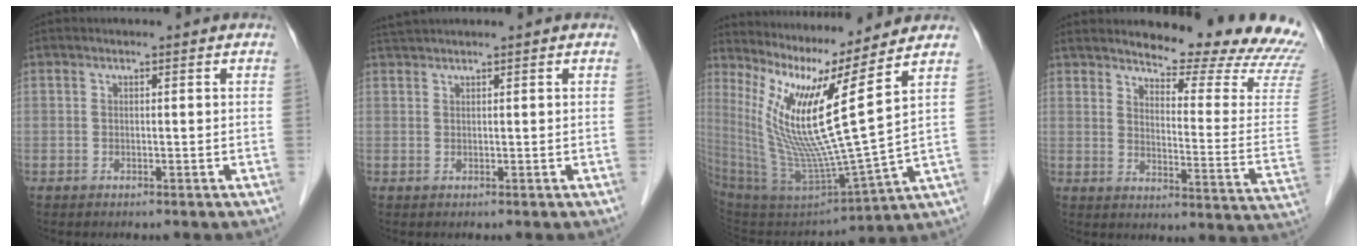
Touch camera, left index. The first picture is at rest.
{"total": 1.7, "force": [1.5, -0.4, 0.5], "torque": [-0.011, 0.015, 0.037]}
{"total": 16.6, "force": [7.8, -1.8, 14.5], "torque": [-0.282, -0.035, 0.146]}
{"total": 18.9, "force": [17.4, 1.8, 7.1], "torque": [-0.086, -0.104, 0.196]}